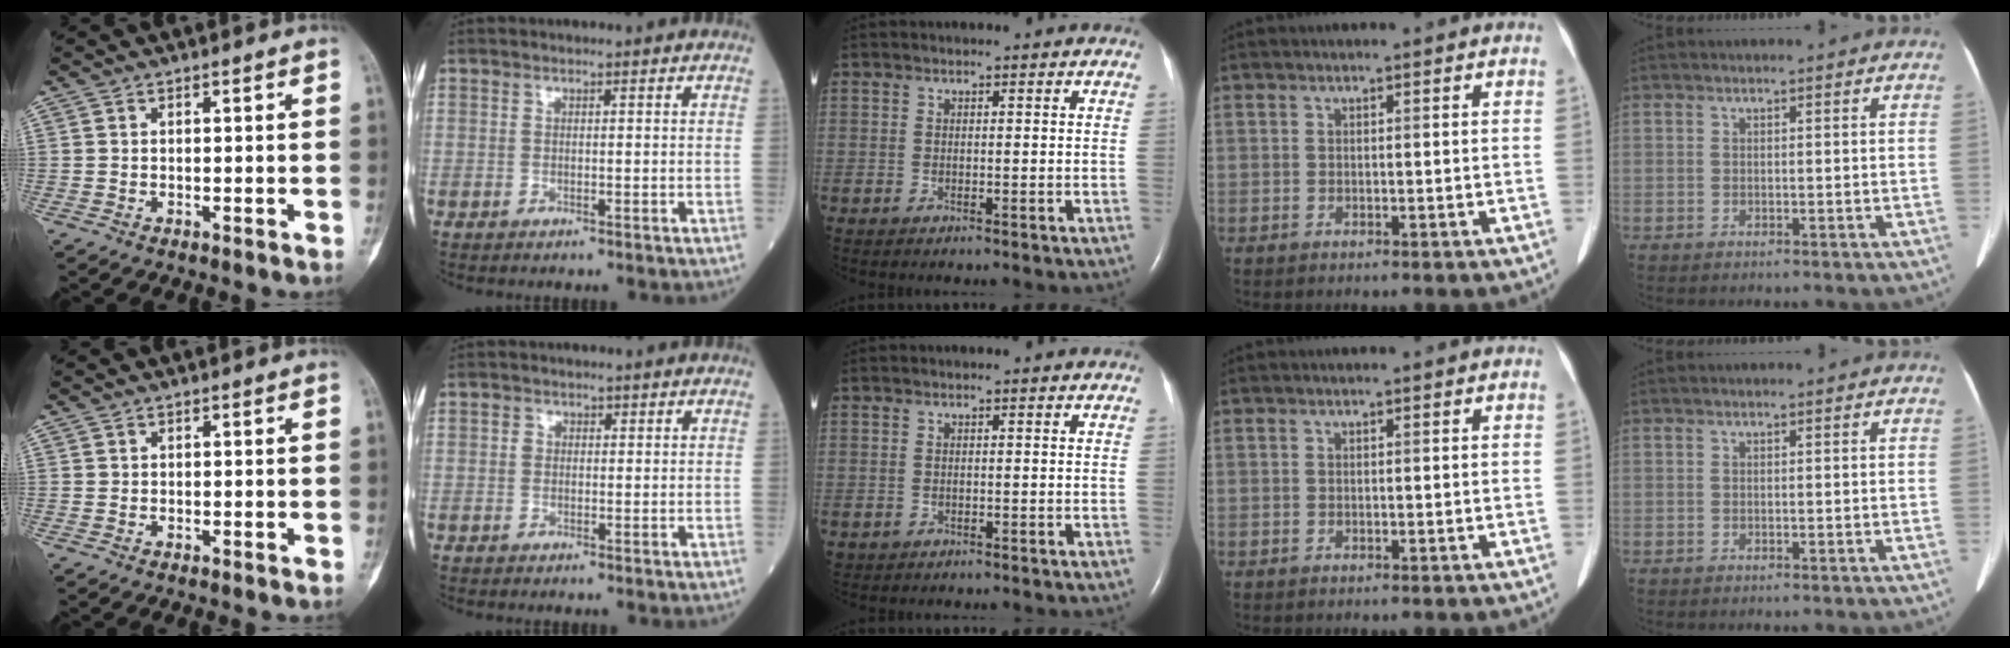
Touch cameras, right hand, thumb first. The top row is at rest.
{"index": {"total": 1.1, "force": [0.3, 1.0, 0.3], "torque": [-0.001, 0.002, 0.006]}, "middle": {"total": 0.5, "force": [-0.2, 0.5, 0.0], "torque": [-0.004, 0.003, -0.001]}}